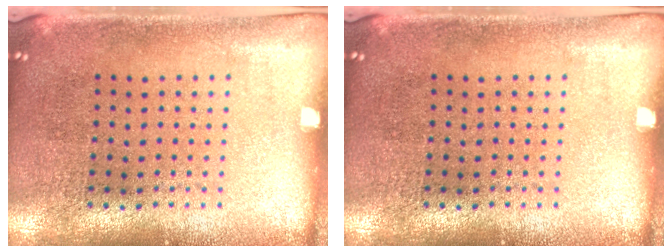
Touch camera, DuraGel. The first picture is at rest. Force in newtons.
{"total": 0.0}